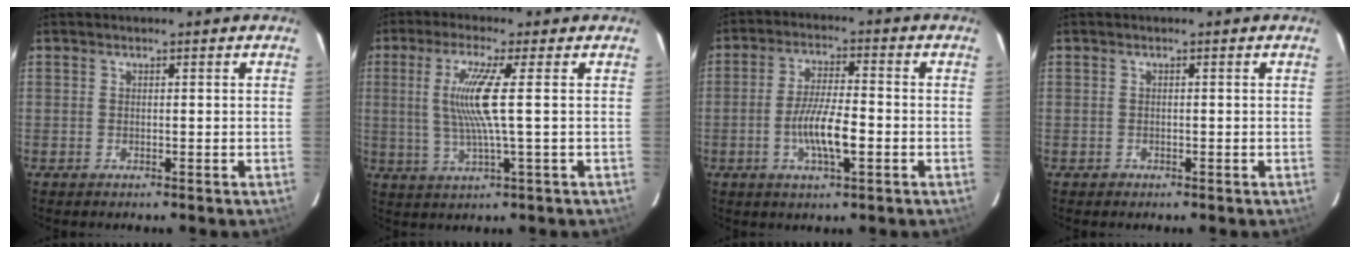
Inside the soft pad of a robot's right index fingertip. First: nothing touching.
{"total": 8.5, "force": [1.0, -0.9, 8.4], "torque": [-0.164, -0.008, 0.024]}
{"total": 8.3, "force": [-2.5, 1.8, 7.7], "torque": [-0.150, -0.002, -0.047]}
{"total": 0.8, "force": [-0.5, 0.7, 0.0], "torque": [0.002, 0.003, -0.007]}